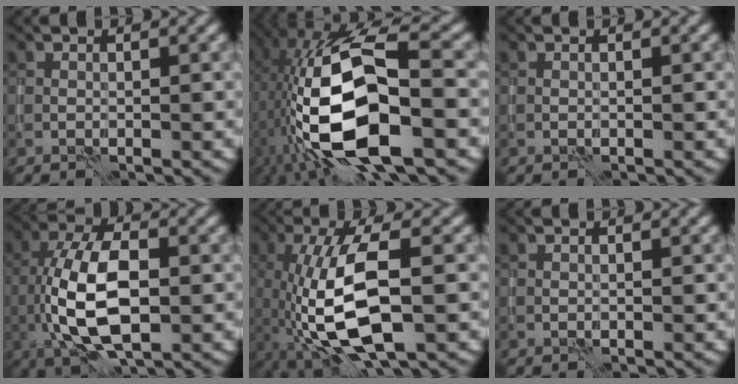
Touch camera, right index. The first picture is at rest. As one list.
[{"total": 17.1, "force": [-3.2, 7.2, 15.1], "torque": [-0.293, -0.012, -0.053]}, {"total": 0.0}, {"total": 9.9, "force": [-1.0, 4.8, 8.6], "torque": [-0.176, -0.003, -0.016]}, {"total": 9.3, "force": [-2.6, 3.3, 8.3], "torque": [-0.176, 0.000, -0.049]}, {"total": 0.0}]